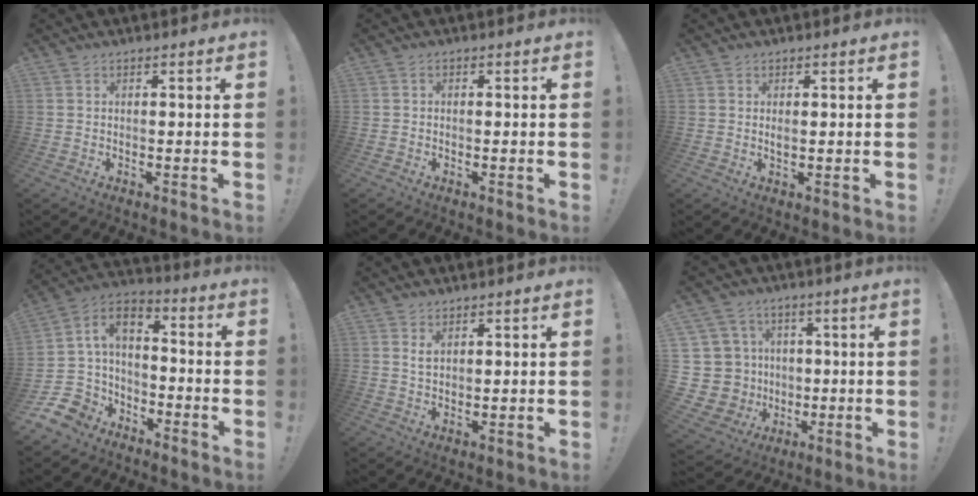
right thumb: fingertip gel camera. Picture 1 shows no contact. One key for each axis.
{"total": 0.8, "fx": -0.6, "fy": 0.1, "fz": 0.4, "tx": -0.006, "ty": 0.001, "tz": -0.011}
{"total": 1.0, "fx": 0.5, "fy": 0.5, "fz": 0.7, "tx": -0.016, "ty": 0.001, "tz": 0.009}
{"total": 9.7, "fx": -5.2, "fy": 7.0, "fz": 4.1, "tx": -0.085, "ty": 0.036, "tz": -0.090}
{"total": 2.7, "fx": 1.8, "fy": 1.5, "fz": 1.5, "tx": -0.017, "ty": -0.010, "tz": 0.030}
{"total": 16.4, "fx": 0.5, "fy": 14.7, "fz": 7.1, "tx": -0.151, "ty": 0.002, "tz": 0.046}